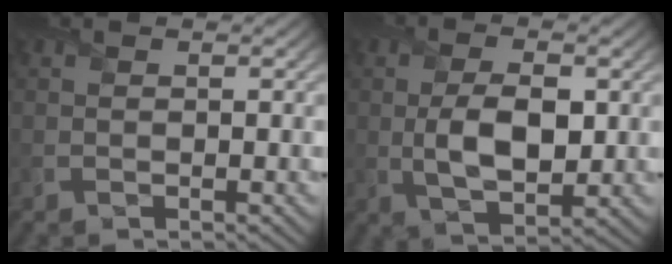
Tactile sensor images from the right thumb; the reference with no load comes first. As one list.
[{"total": 6.9, "force": [-0.1, 3.7, 5.9], "torque": [-0.121, -0.007, 0.001]}]